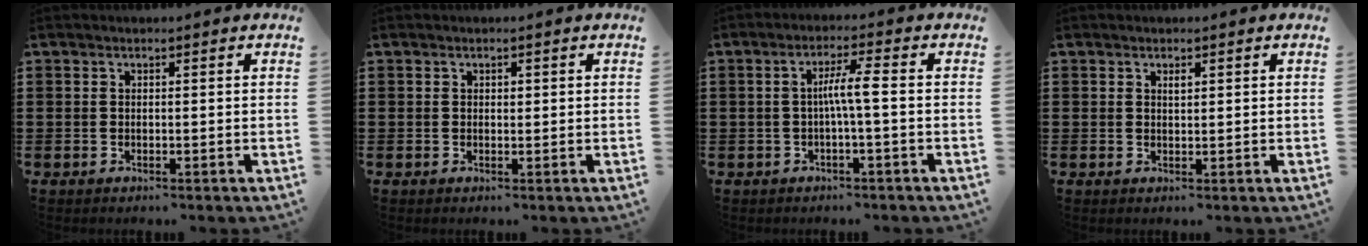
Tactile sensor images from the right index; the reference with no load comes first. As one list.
[{"total": 0.5, "force": [0.2, 0.4, 0.2], "torque": [-0.005, 0.003, 0.004]}, {"total": 4.3, "force": [-0.5, 0.0, 4.3], "torque": [-0.080, 0.001, -0.014]}, {"total": 0.9, "force": [0.5, 0.4, 0.6], "torque": [-0.014, 0.000, 0.009]}]